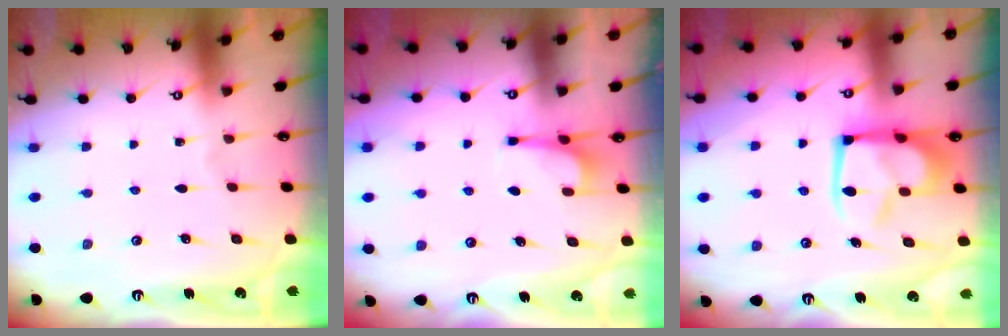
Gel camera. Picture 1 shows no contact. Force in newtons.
{"total": 4.0, "press": 4.0, "slide": 0.5}
{"total": 12.9, "press": 12.8, "slide": 1.6}